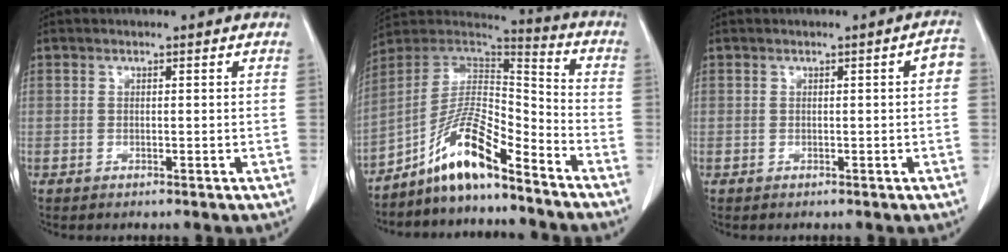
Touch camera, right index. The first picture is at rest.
{"total": 12.3, "force": [-8.8, 1.9, 8.3], "torque": [-0.154, 0.022, -0.161]}
{"total": 2.1, "force": [0.1, 0.4, 2.1], "torque": [-0.018, 0.006, 0.000]}